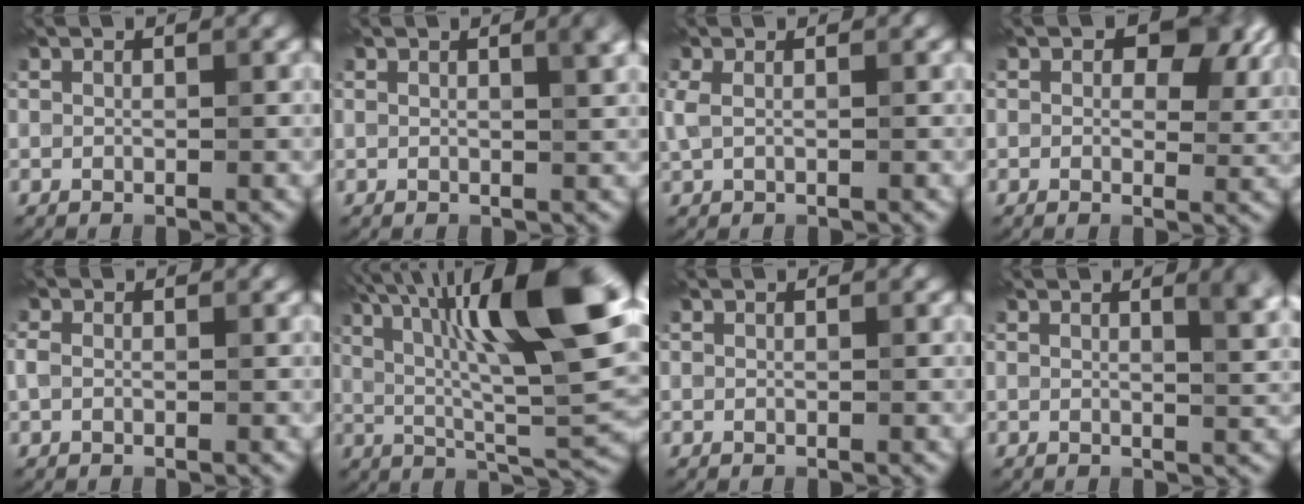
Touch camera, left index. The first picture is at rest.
{"total": 2.0, "force": [0.6, 0.4, 1.9], "torque": [-0.018, 0.004, 0.004]}
{"total": 1.6, "force": [0.4, 1.0, 1.3], "torque": [-0.034, 0.006, 0.002]}
{"total": 6.5, "force": [2.0, 4.1, 4.6], "torque": [-0.048, 0.001, 0.022]}
{"total": 1.1, "force": [-0.1, 0.9, 0.6], "torque": [-0.015, 0.003, -0.008]}
{"total": 15.2, "force": [5.7, 3.4, 13.7], "torque": [-0.213, 0.014, 0.090]}
{"total": 0.0}
{"total": 3.1, "force": [1.2, 0.9, 2.7], "torque": [-0.022, 0.004, 0.010]}